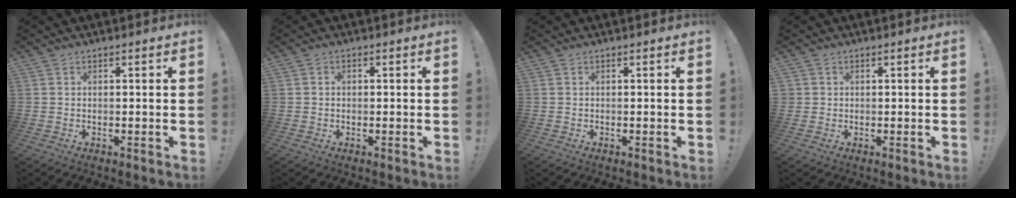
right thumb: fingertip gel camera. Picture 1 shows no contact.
{"total": 1.1, "force": [-0.5, 0.9, 0.4], "torque": [-0.010, 0.006, -0.008]}
{"total": 0.0}
{"total": 1.3, "force": [0.3, 1.2, -0.1], "torque": [0.007, -0.001, 0.006]}